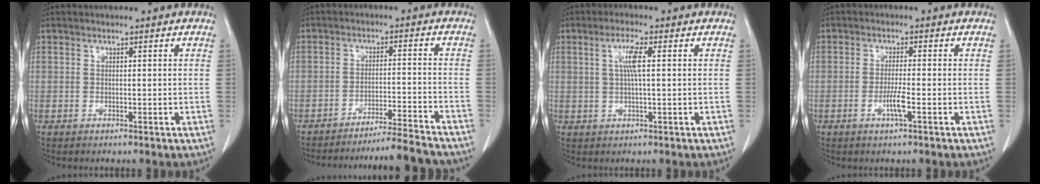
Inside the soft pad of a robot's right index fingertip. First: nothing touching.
{"total": 11.2, "force": [-10.8, -1.6, 2.8], "torque": [-0.021, -0.010, -0.160]}
{"total": 3.9, "force": [0.9, 0.4, 3.8], "torque": [-0.073, 0.006, 0.016]}
{"total": 3.0, "force": [-1.1, -0.1, 2.8], "torque": [-0.056, -0.004, -0.023]}